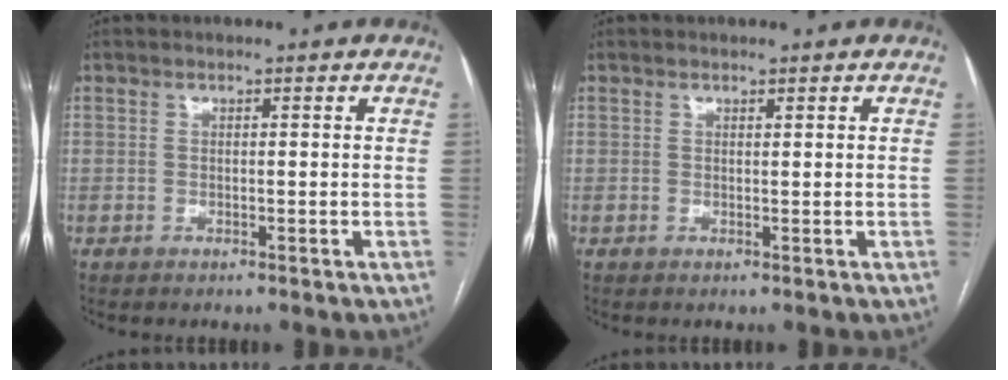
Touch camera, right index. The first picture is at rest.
{"total": 0.0}